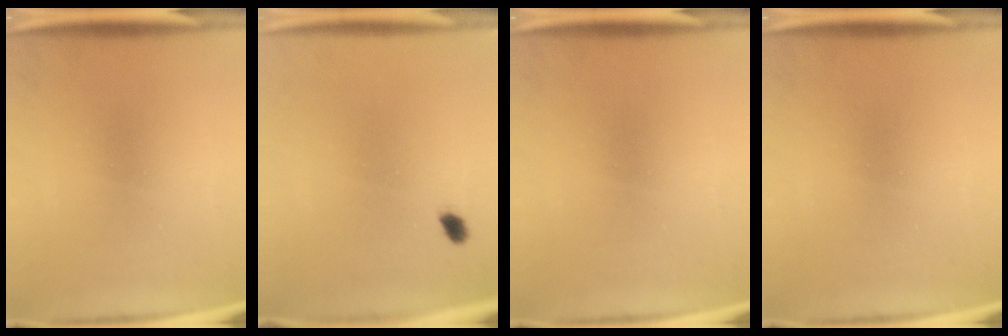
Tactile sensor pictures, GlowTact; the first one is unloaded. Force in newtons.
{"total": 1.4}
{"total": 0.0}
{"total": 0.0}